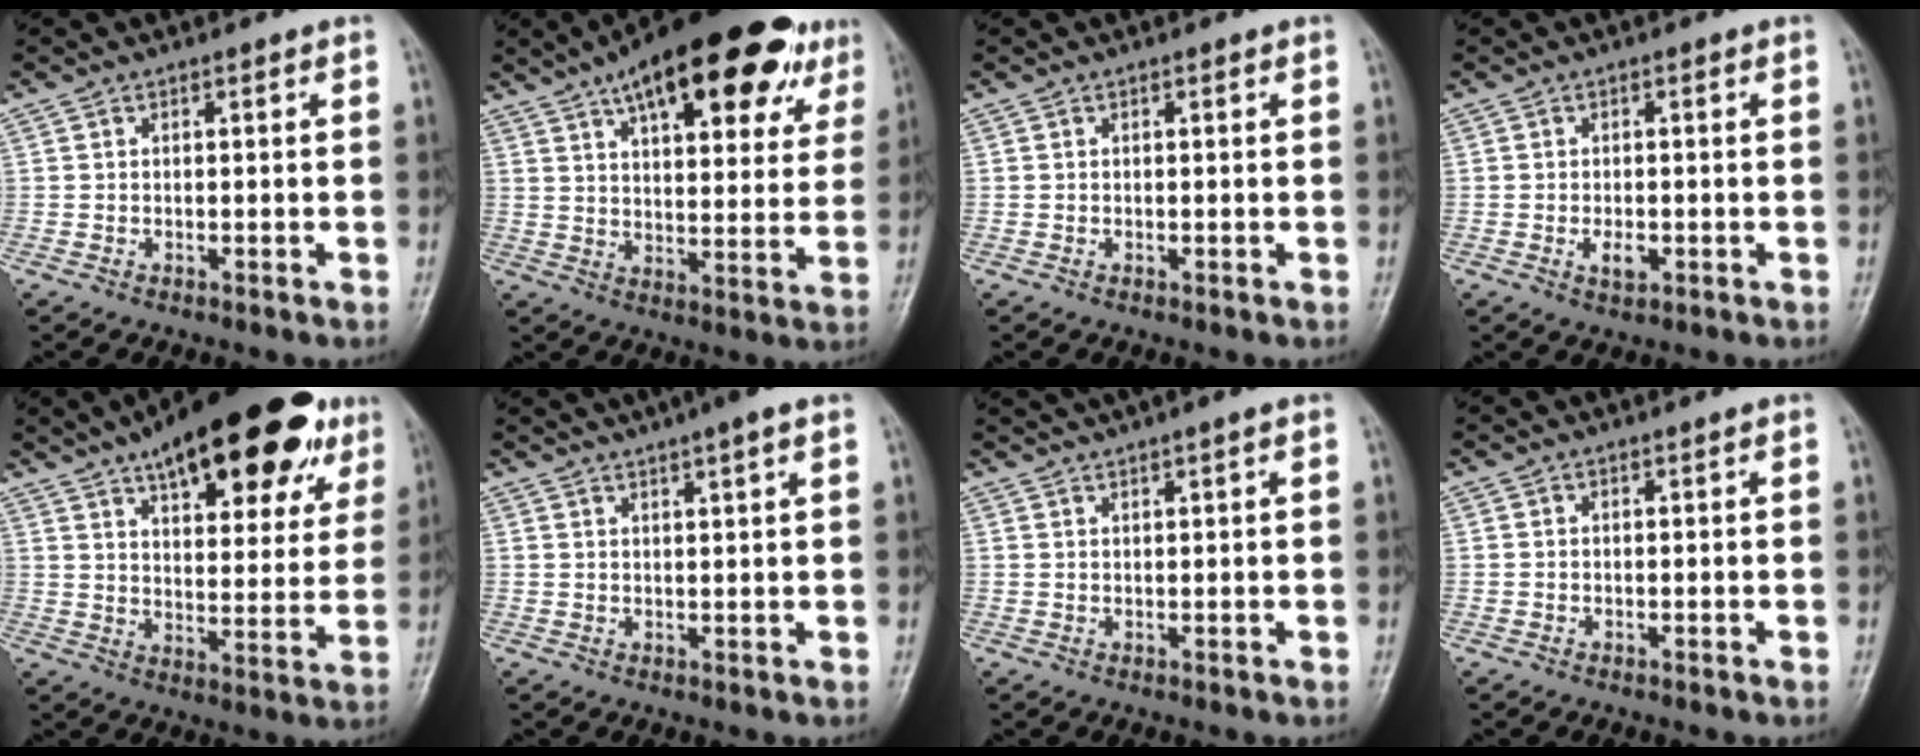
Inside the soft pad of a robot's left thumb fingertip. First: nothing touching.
{"total": 24.5, "force": [13.8, 9.7, 17.7], "torque": [-0.228, -0.009, 0.198]}
{"total": 0.7, "force": [0.1, 0.5, 0.5], "torque": [-0.002, 0.003, 0.001]}
{"total": 3.4, "force": [-0.9, 2.0, 2.6], "torque": [-0.035, 0.001, -0.016]}
{"total": 25.5, "force": [15.1, 10.0, 18.0], "torque": [-0.226, -0.018, 0.218]}
{"total": 6.2, "force": [4.4, 0.6, 4.4], "torque": [-0.062, 0.016, 0.066]}
{"total": 2.7, "force": [2.0, -0.1, 1.8], "torque": [-0.036, 0.013, 0.038]}
{"total": 0.0}